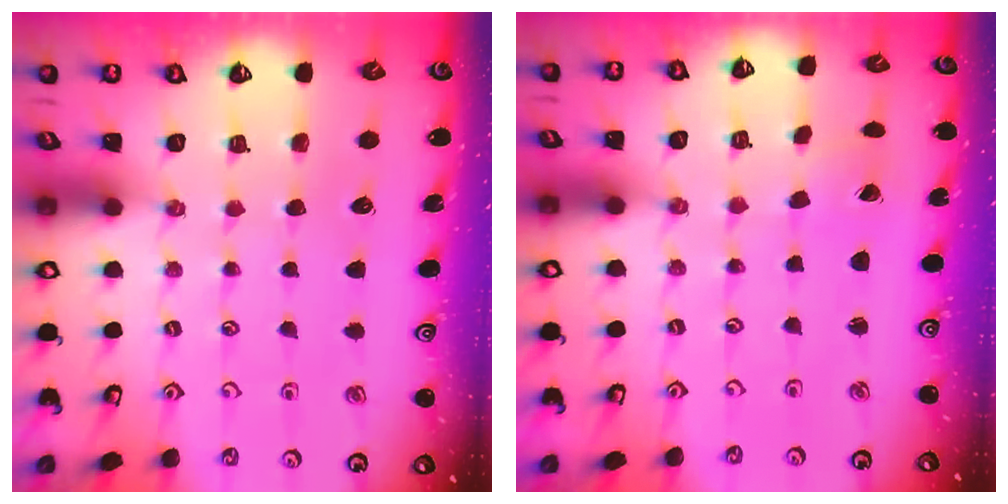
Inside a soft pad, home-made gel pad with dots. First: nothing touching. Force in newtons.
{"total": 0.8, "press": 0.7, "slide": 0.1}